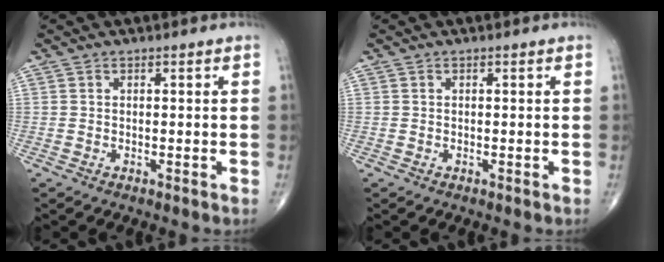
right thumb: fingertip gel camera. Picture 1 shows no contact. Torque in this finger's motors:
{"motor_torque": [0.06, 0.06, -0.14, -0.05, 0.00]}